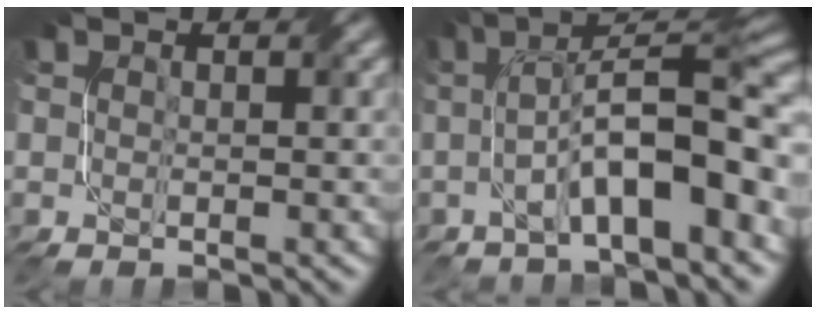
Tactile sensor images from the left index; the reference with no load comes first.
{"total": 9.5, "force": [-2.0, 2.7, 8.9], "torque": [-0.136, 0.020, -0.034]}